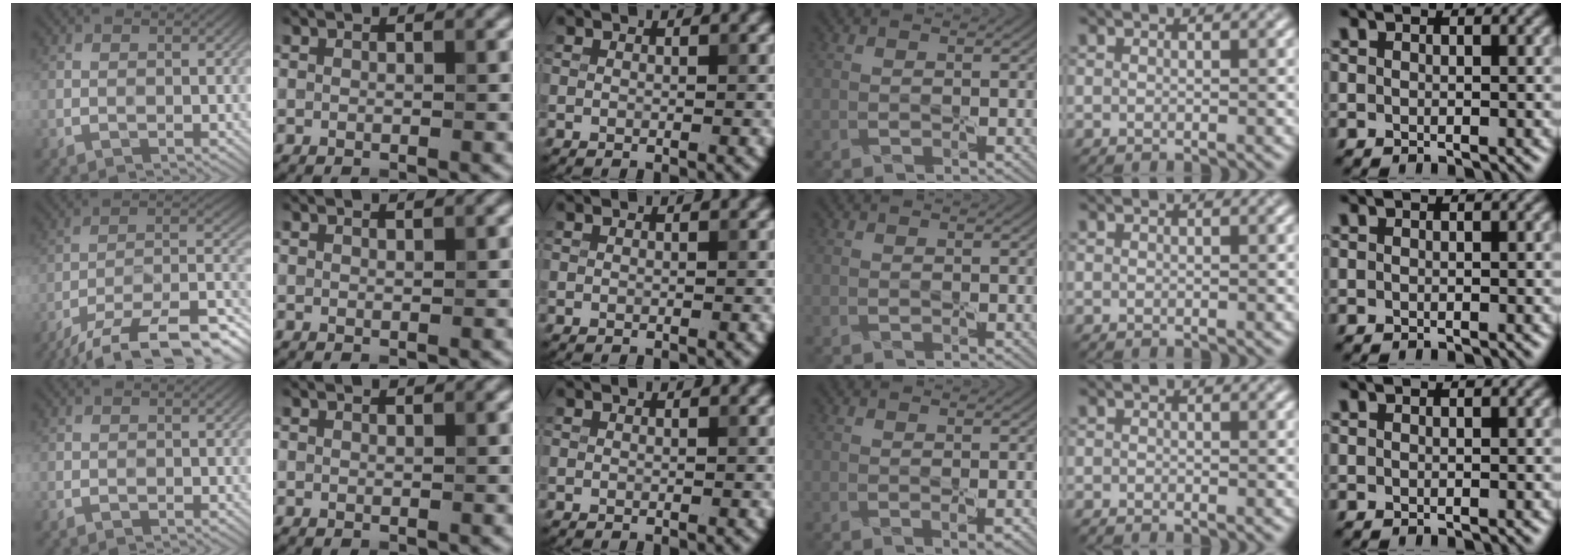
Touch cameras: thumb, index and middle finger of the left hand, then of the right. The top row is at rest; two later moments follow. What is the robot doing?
{"motion": "peel", "object": "cling film"}